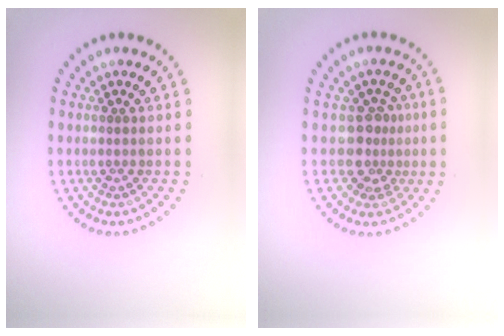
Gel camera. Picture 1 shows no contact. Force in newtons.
{"total": 2.6, "press": 2.0, "slide": 1.7}